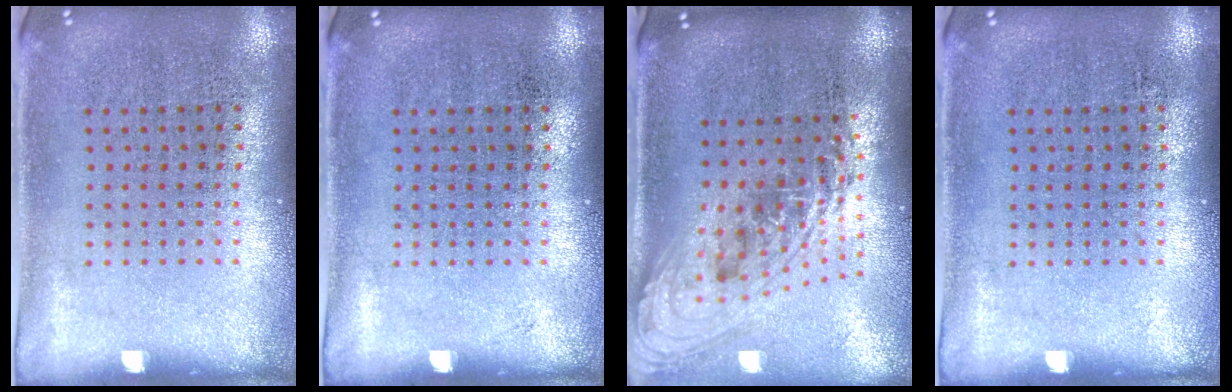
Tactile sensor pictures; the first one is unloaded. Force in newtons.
{"total": 0.0}
{"total": 2.2, "press": 1.6, "slide": 1.6}
{"total": 0.0}